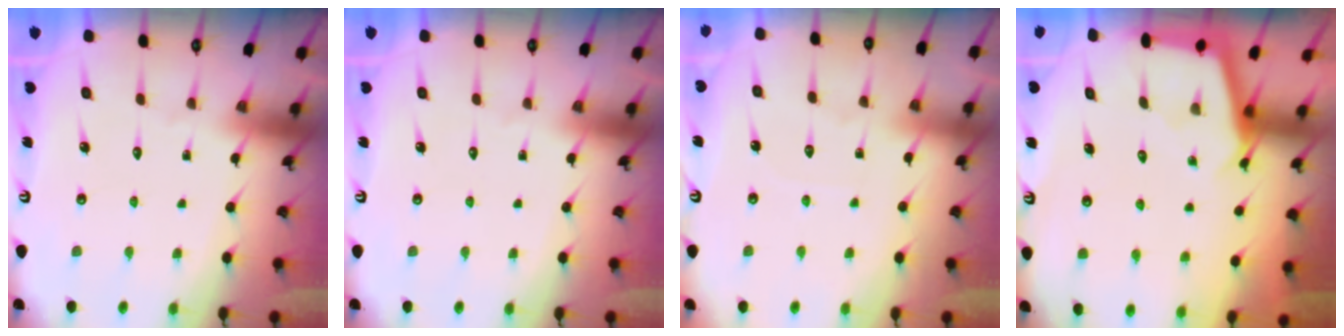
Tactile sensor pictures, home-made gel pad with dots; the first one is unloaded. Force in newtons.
{"total": 0.0}
{"total": 3.5, "press": 3.4, "slide": 0.5}
{"total": 2.9, "press": 2.9, "slide": 0.3}